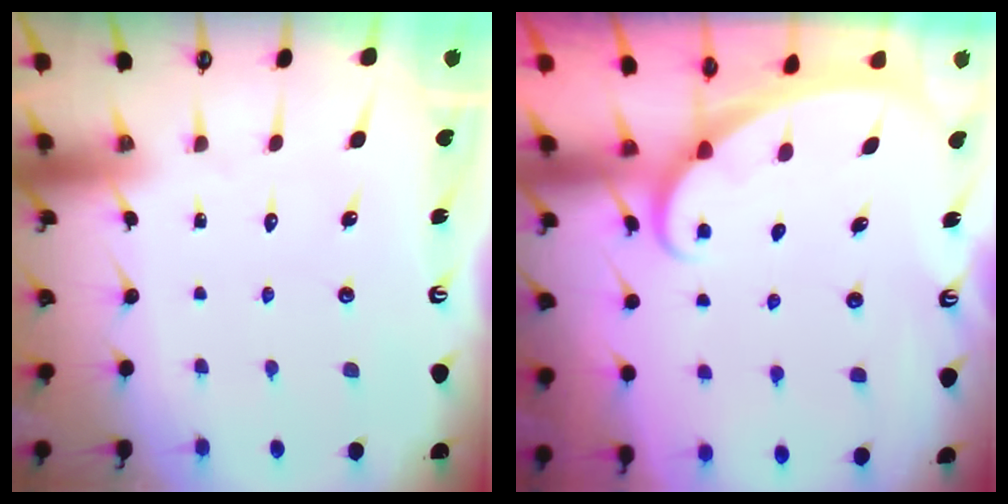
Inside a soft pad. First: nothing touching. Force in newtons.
{"total": 1.8, "press": 1.8, "slide": 0.1}